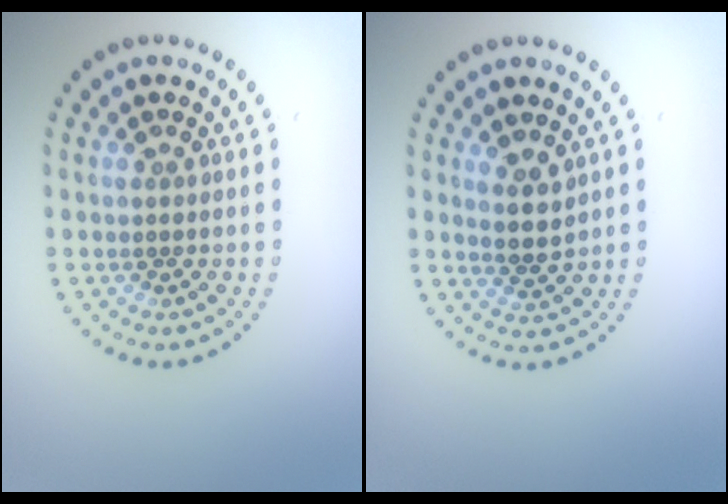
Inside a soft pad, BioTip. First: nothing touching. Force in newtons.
{"total": 2.4, "press": 2.0, "slide": 1.3}